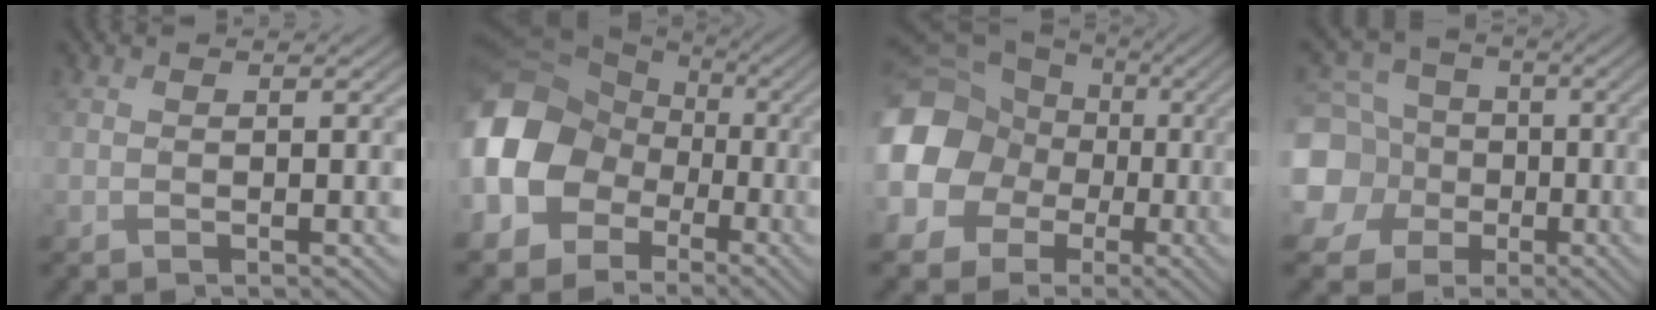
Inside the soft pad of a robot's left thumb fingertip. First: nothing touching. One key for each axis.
{"total": 16.7, "fx": -2.8, "fy": 13.7, "fz": 9.0, "tx": -0.256, "ty": -0.016, "tz": -0.071}
{"total": 19.1, "fx": -0.9, "fy": 17.2, "fz": 8.1, "tx": -0.246, "ty": -0.010, "tz": -0.067}
{"total": 12.5, "fx": -2.4, "fy": 11.2, "fz": 4.8, "tx": -0.181, "ty": -0.020, "tz": -0.074}